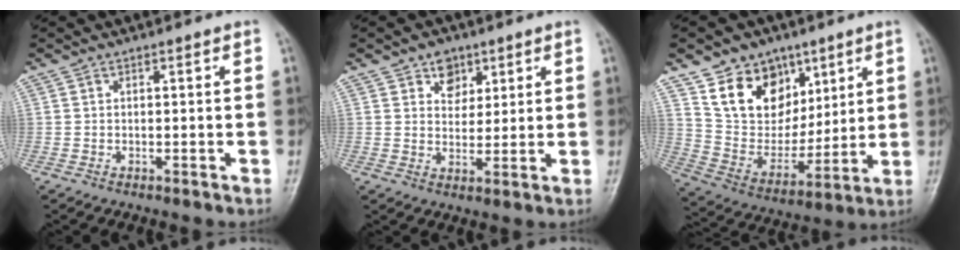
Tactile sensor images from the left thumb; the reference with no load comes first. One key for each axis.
{"total": 5.1, "fx": 2.8, "fy": 3.8, "fz": 2.0, "tx": -0.001, "ty": -0.014, "tz": 0.043}
{"total": 15.9, "fx": 8.8, "fy": 11.5, "fz": 6.6, "tx": -0.065, "ty": -0.046, "tz": 0.169}